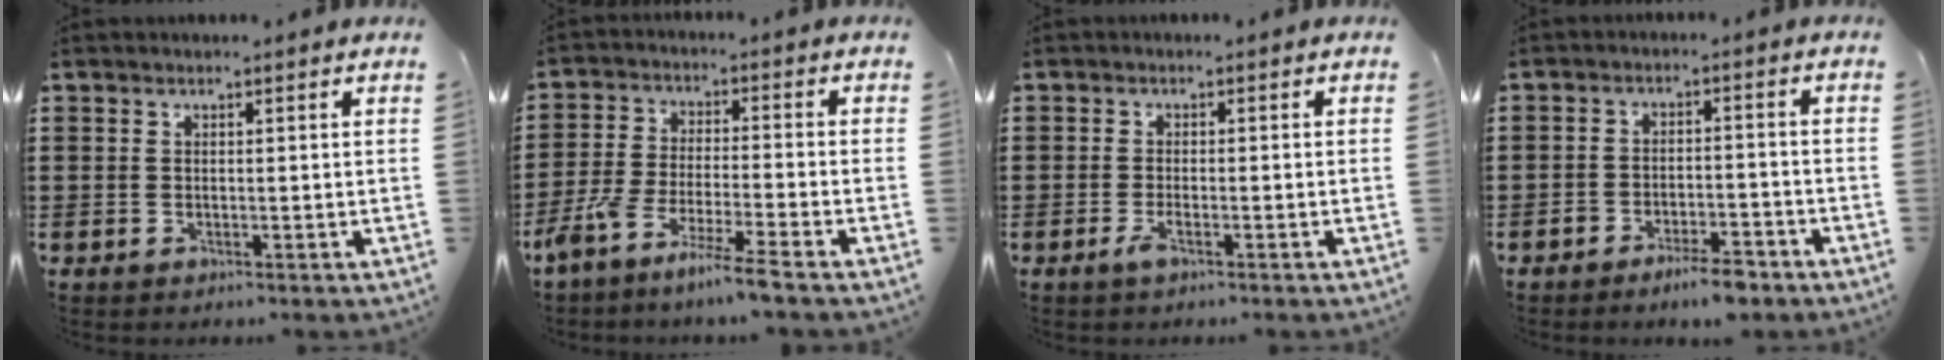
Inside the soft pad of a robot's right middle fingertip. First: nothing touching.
{"total": 7.0, "force": [-6.1, -0.7, 3.4], "torque": [-0.078, -0.020, -0.120]}
{"total": 1.8, "force": [-0.9, 0.3, 1.5], "torque": [-0.035, -0.004, -0.019]}
{"total": 4.2, "force": [-3.7, 0.8, 1.8], "torque": [-0.034, 0.007, -0.073]}